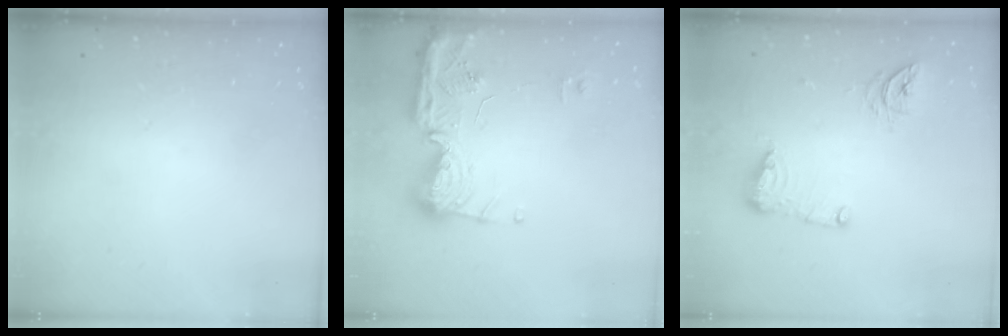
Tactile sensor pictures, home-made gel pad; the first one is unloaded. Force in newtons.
{"total": 15.0, "press": 14.9, "slide": 0.8}
{"total": 10.0, "press": 10.0, "slide": 0.8}